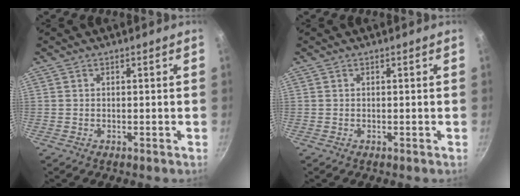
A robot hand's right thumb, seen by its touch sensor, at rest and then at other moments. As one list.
[{"total": 0.0}]